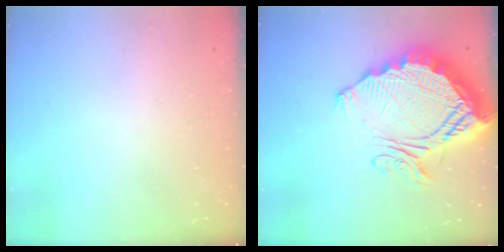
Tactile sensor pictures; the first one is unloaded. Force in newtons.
{"total": 22.0, "press": 21.9, "slide": 1.7}